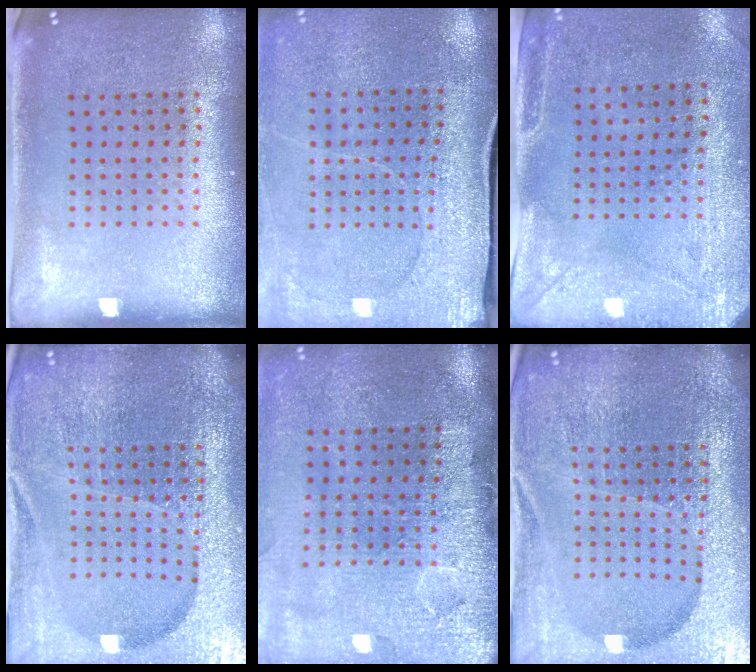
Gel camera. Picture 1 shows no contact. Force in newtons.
{"total": 2.9, "press": 2.8, "slide": 0.7}
{"total": 3.0, "press": 2.4, "slide": 1.8}
{"total": 6.3, "press": 5.5, "slide": 3.1}
{"total": 4.6, "press": 3.7, "slide": 2.8}
{"total": 6.3, "press": 5.5, "slide": 3.1}